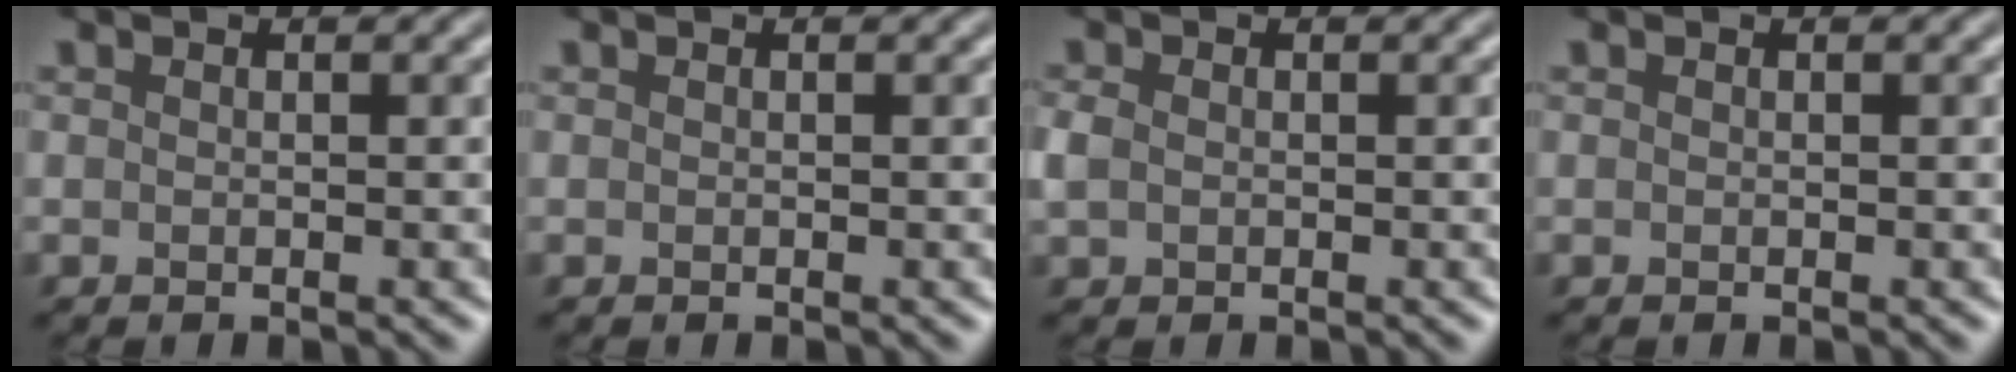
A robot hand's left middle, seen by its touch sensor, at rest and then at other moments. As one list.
[{"total": 0.0}, {"total": 1.6, "force": [0.0, 1.3, 0.8], "torque": [-0.020, 0.000, -0.003]}, {"total": 0.0}]